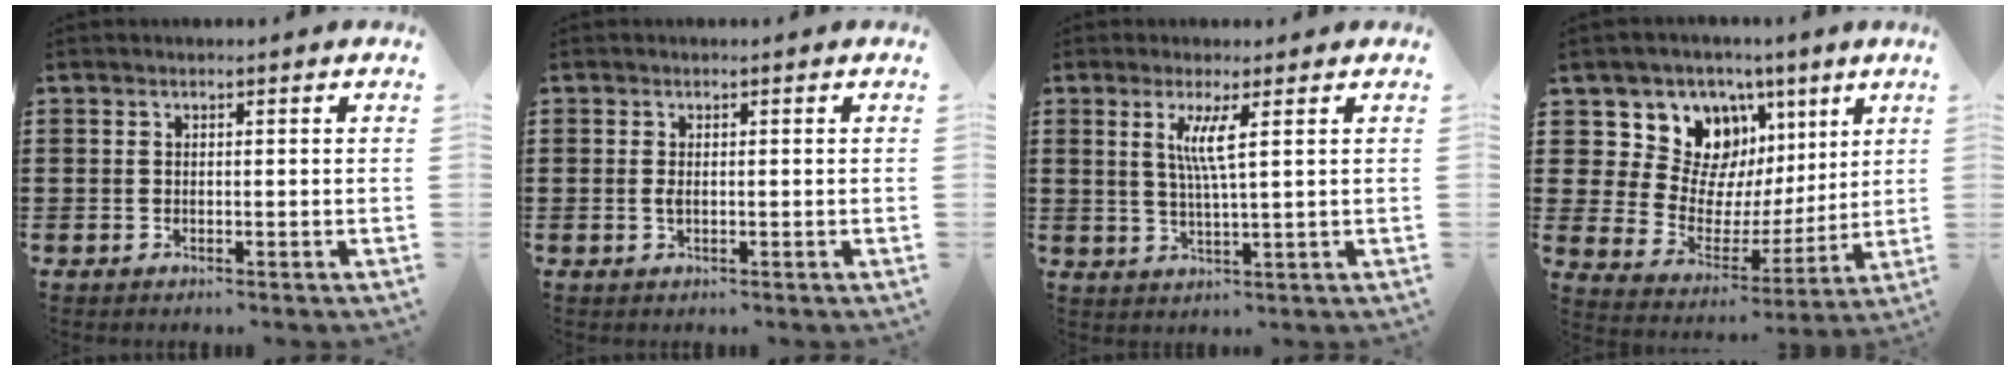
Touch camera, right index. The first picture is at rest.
{"total": 1.0, "force": [-0.1, 0.4, 1.0], "torque": [-0.020, -0.001, -0.001]}
{"total": 4.1, "force": [1.3, -0.1, 3.9], "torque": [-0.080, -0.003, 0.019]}
{"total": 11.4, "force": [5.3, 9.3, 3.9], "torque": [-0.110, -0.036, 0.104]}